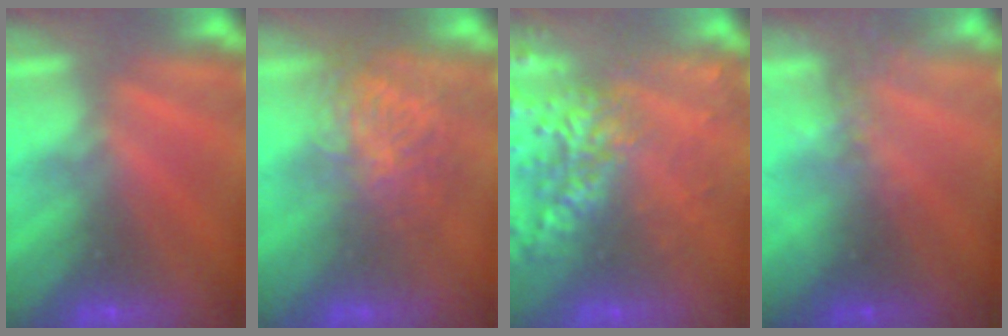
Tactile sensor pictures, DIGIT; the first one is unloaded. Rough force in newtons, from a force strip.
{"total": 3.6}
{"total": 6.5}
{"total": 2.3}